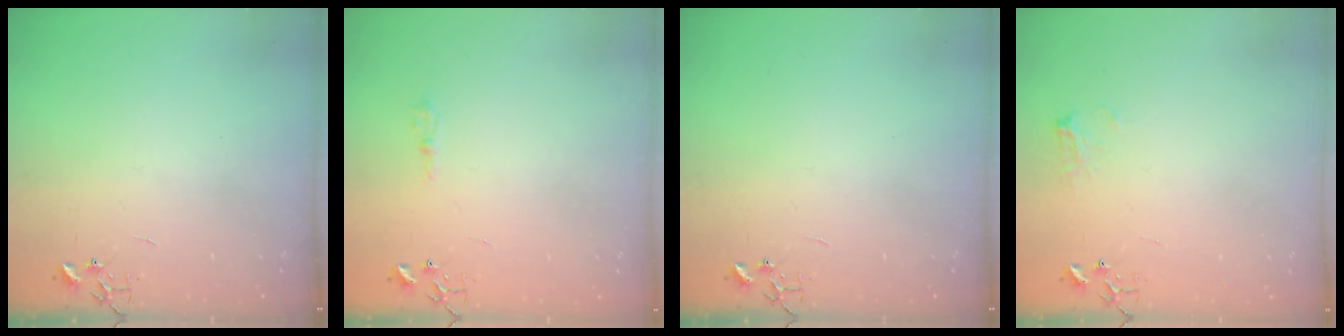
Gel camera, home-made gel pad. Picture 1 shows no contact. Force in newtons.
{"total": 5.9, "press": 5.9, "slide": 0.6}
{"total": 0.0}
{"total": 7.1, "press": 7.1, "slide": 0.2}